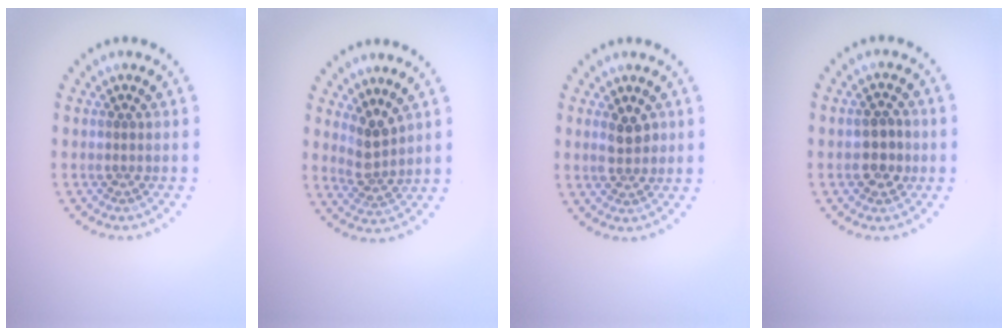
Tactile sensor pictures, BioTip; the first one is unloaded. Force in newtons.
{"total": 2.5, "press": 2.0, "slide": 1.6}
{"total": 2.2, "press": 2.1, "slide": 0.3}
{"total": 2.4, "press": 2.4, "slide": 0.2}